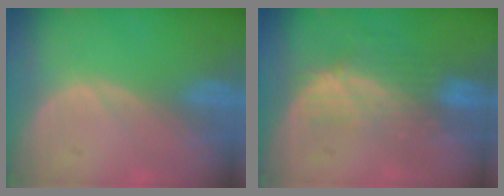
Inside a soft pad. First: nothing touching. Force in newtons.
{"total": 7.6, "press": 6.9, "slide": 3.1}